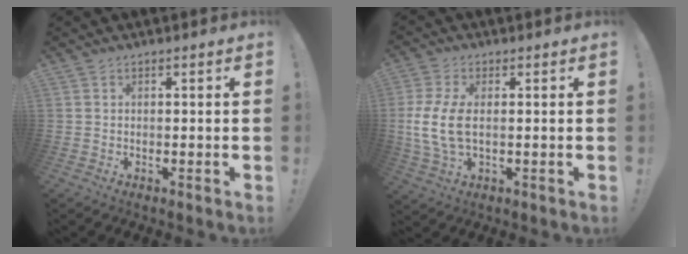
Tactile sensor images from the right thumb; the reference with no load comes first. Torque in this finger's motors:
{"motor_torque": [0.62, 0.62, 1.96, 0.58, 0.39]}